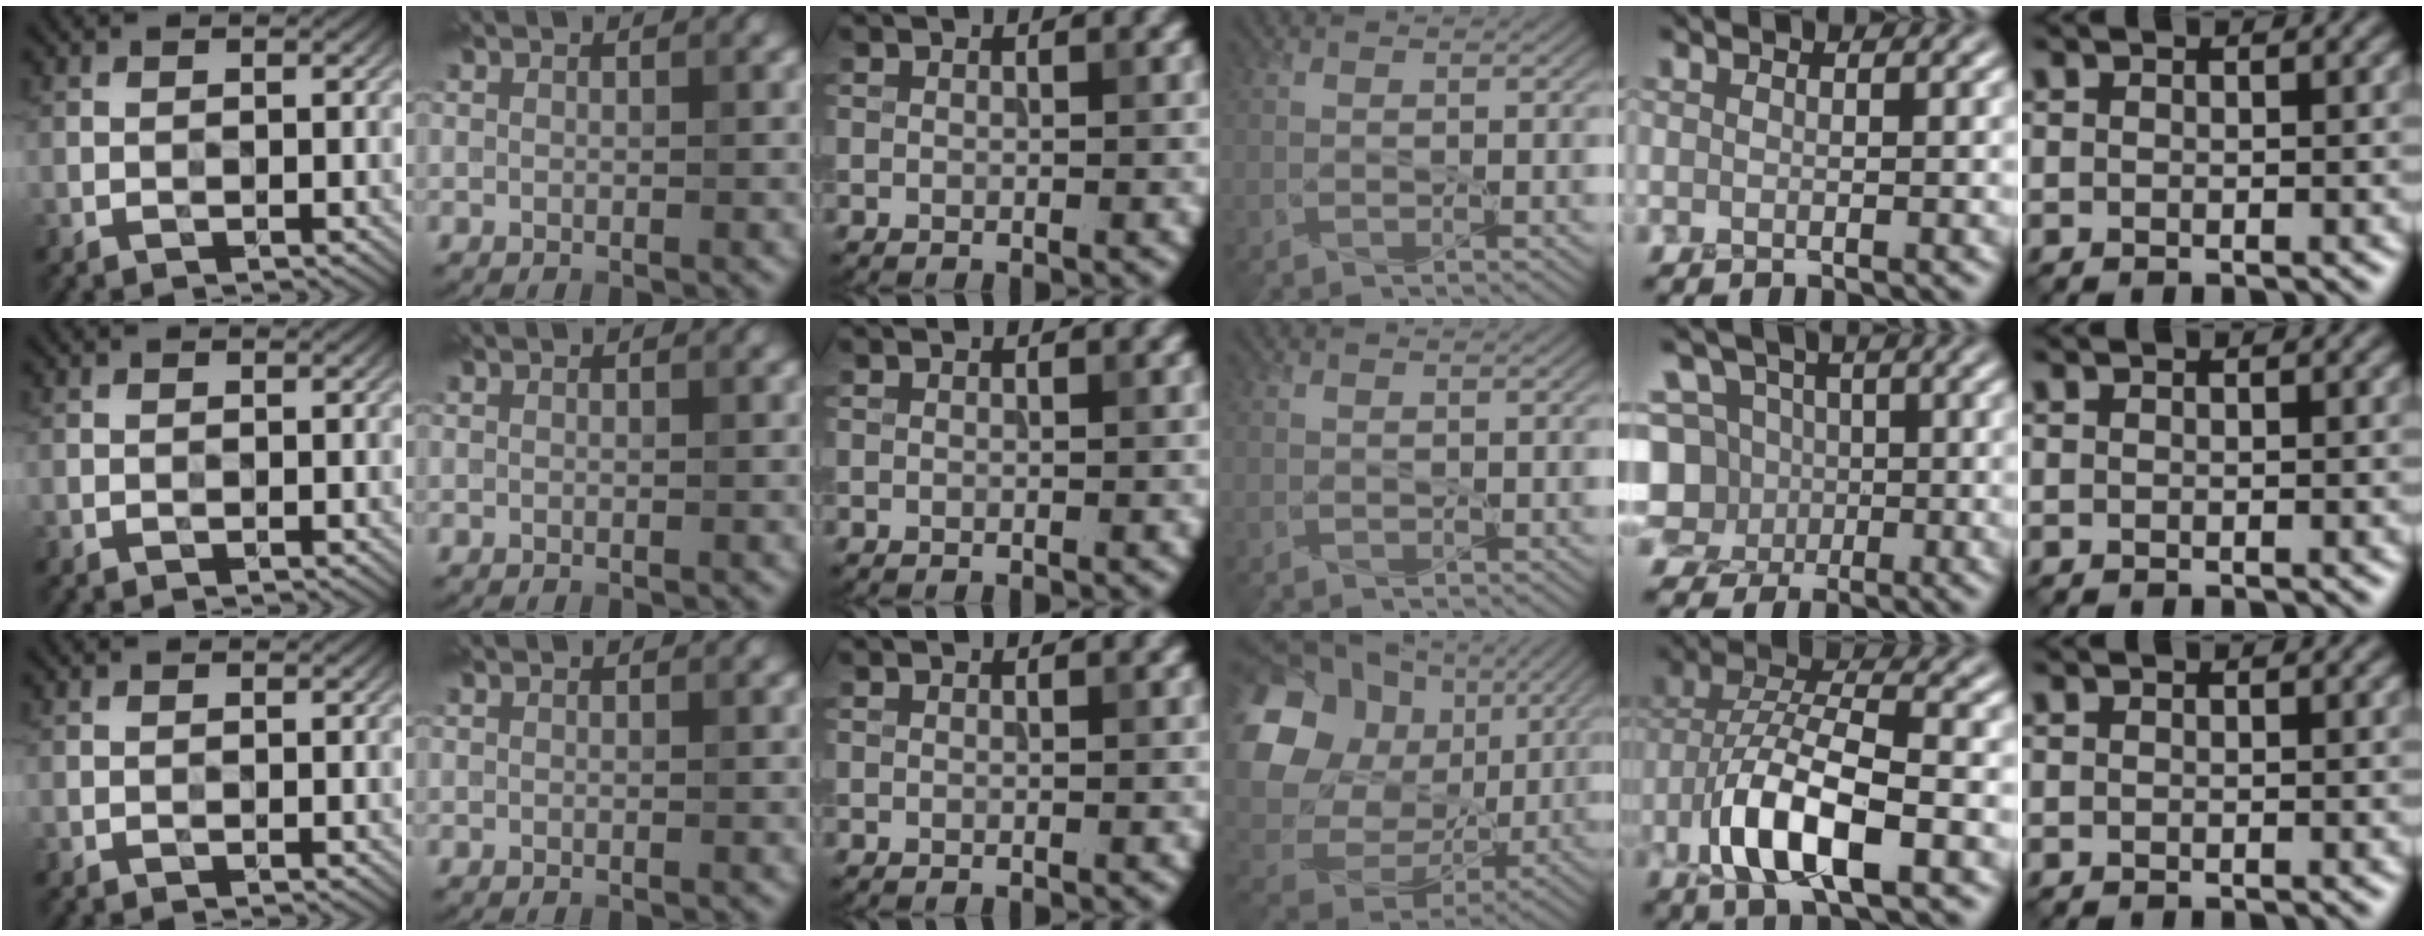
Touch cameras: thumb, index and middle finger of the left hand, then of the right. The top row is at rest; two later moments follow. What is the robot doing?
{"motion": "peel", "object": "bandage"}